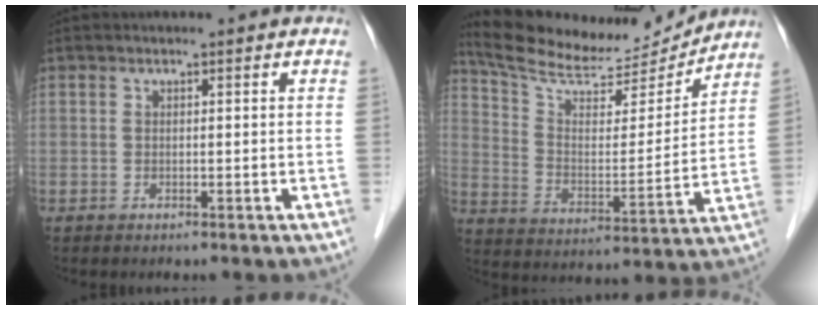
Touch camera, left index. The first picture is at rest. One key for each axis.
{"total": 17.1, "fx": 16.3, "fy": 2.8, "fz": 4.2, "tx": -0.079, "ty": -0.011, "tz": 0.260}